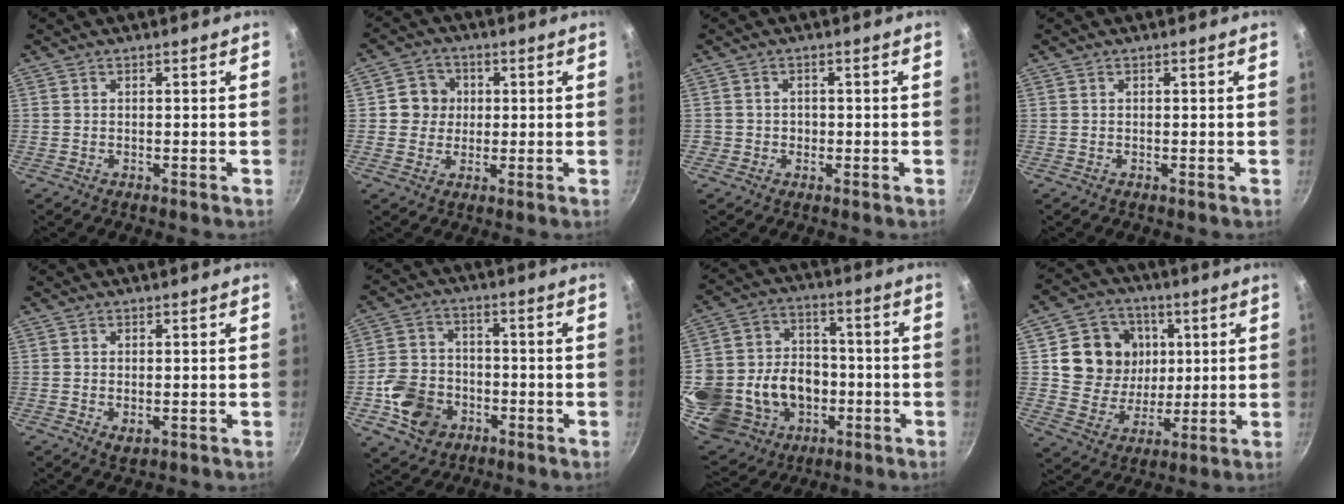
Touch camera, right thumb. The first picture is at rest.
{"total": 5.8, "force": [0.8, 5.5, 1.6], "torque": [0.012, 0.006, 0.003]}
{"total": 1.7, "force": [-0.4, 1.6, 0.4], "torque": [0.003, 0.005, -0.005]}
{"total": 0.0}
{"total": 2.2, "force": [-0.3, 1.3, 1.7], "torque": [-0.027, -0.007, -0.002]}
{"total": 11.2, "force": [-4.0, 9.0, 5.5], "torque": [-0.084, 0.028, -0.071]}
{"total": 26.3, "force": [-4.6, 21.1, 15.0], "torque": [-0.301, 0.041, -0.052]}
{"total": 14.5, "force": [3.5, 12.8, 5.9], "torque": [-0.073, -0.010, 0.065]}